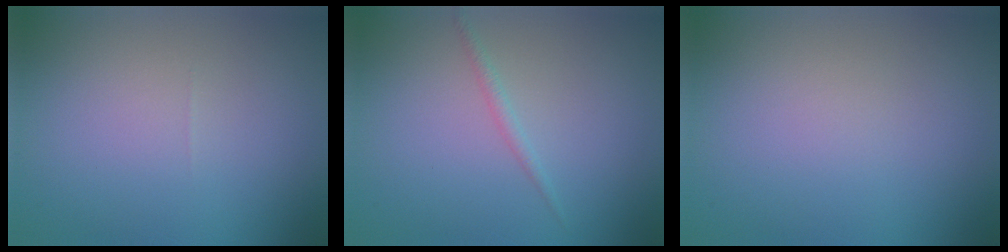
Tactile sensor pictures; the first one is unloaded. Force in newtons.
{"total": 0.9, "press": 0.9, "slide": 0.1}
{"total": 0.0}